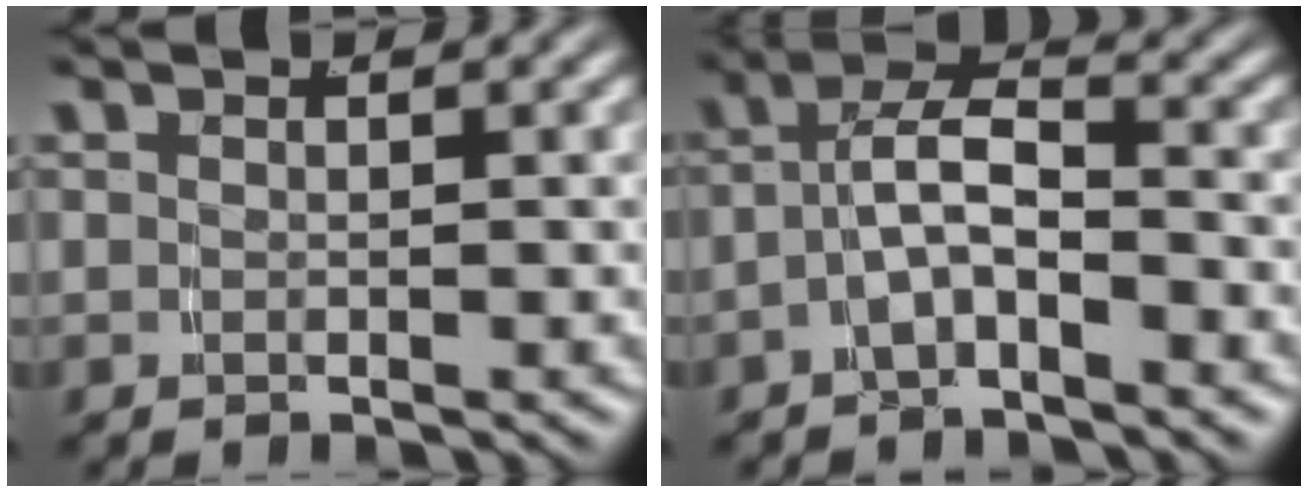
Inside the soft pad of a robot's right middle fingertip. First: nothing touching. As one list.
[{"total": 4.3, "force": [-1.3, 2.3, 3.4], "torque": [-0.062, -0.006, -0.027]}]